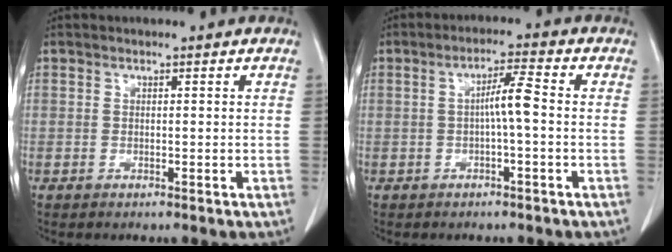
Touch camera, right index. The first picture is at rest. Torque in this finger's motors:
{"motor_torque": [0.60, -0.09, 0.27, 0.10]}